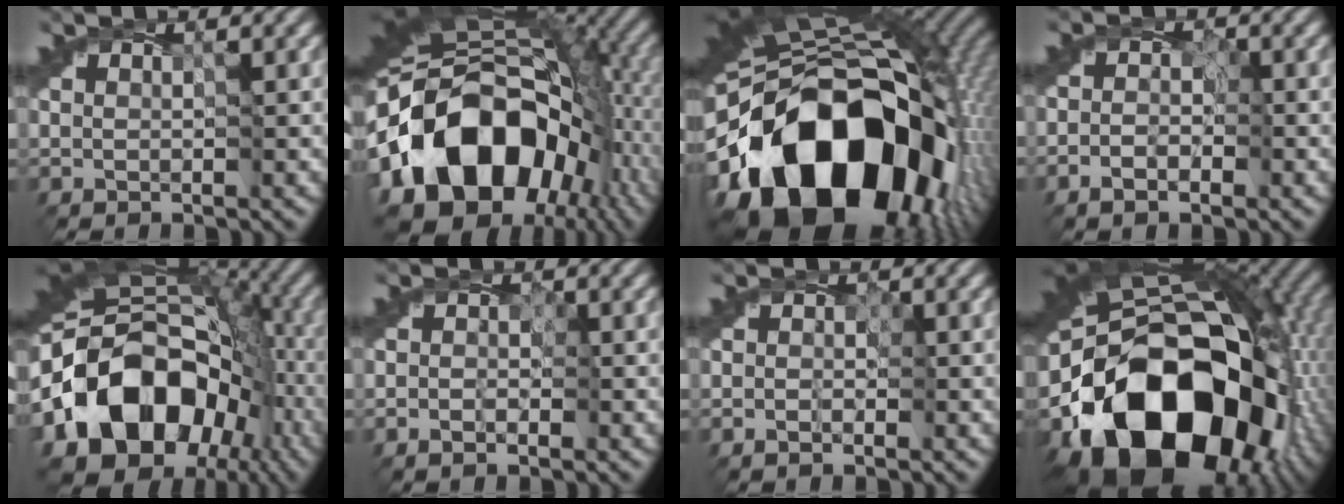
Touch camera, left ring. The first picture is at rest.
{"total": 20.0, "force": [-3.9, 13.8, 13.9], "torque": [-0.284, -0.013, -0.065]}
{"total": 20.3, "force": [-5.5, 13.4, 14.3], "torque": [-0.259, -0.026, -0.079]}
{"total": 2.4, "force": [-1.0, 1.4, 1.7], "torque": [-0.014, -0.001, -0.020]}
{"total": 19.1, "force": [-4.8, 14.0, 12.1], "torque": [-0.233, -0.001, -0.093]}
{"total": 1.5, "force": [-0.7, 0.9, 1.0], "torque": [-0.009, -0.003, -0.014]}
{"total": 1.2, "force": [-0.6, 0.7, 0.8], "torque": [-0.012, -0.003, -0.008]}
{"total": 19.2, "force": [-6.9, 13.7, 11.7], "torque": [-0.208, -0.028, -0.111]}